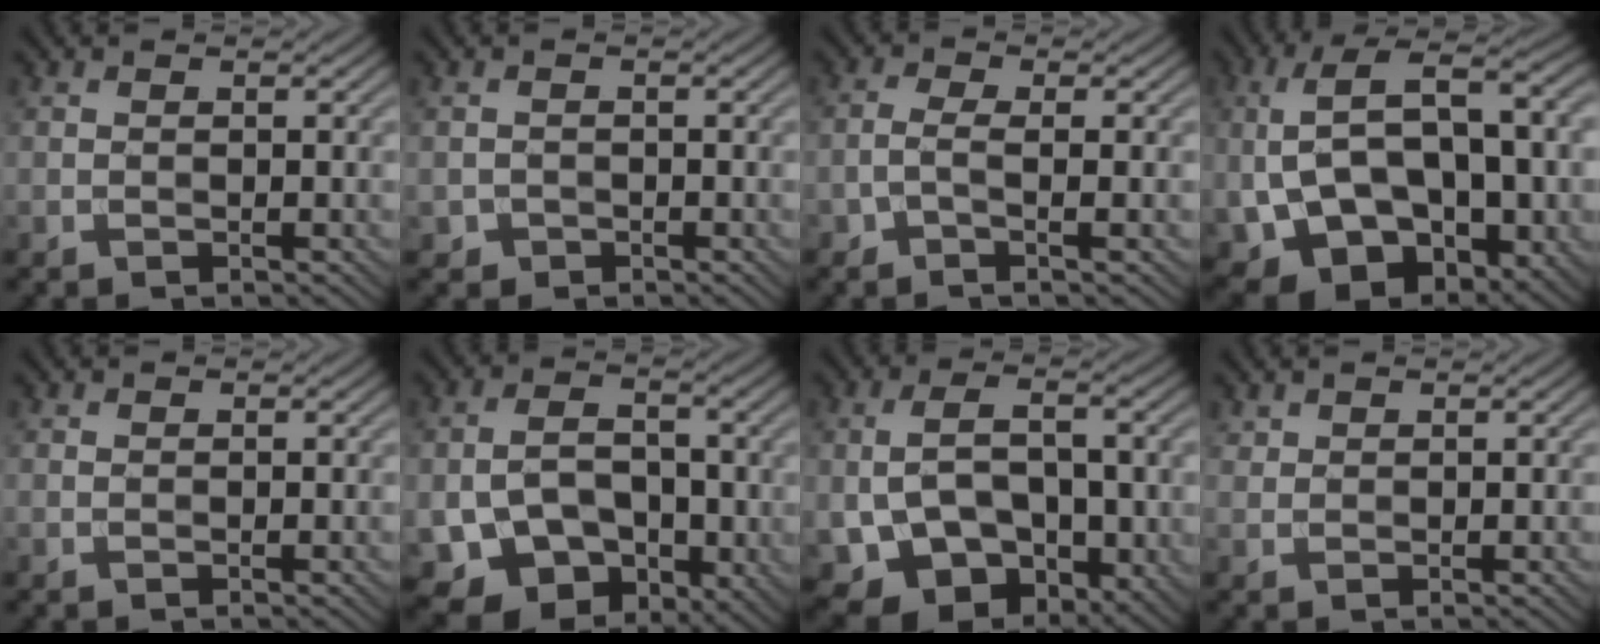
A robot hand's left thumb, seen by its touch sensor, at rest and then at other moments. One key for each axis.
{"total": 1.3, "fx": -0.7, "fy": 1.1, "fz": 0.2, "tx": 0.002, "ty": -0.005, "tz": -0.014}
{"total": 2.6, "fx": -0.8, "fy": 0.7, "fz": 2.4, "tx": -0.050, "ty": 0.002, "tz": -0.022}
{"total": 16.8, "fx": -0.3, "fy": 10.0, "fz": 13.5, "tx": -0.274, "ty": -0.018, "tz": 0.021}
{"total": 0.0}
{"total": 10.0, "fx": -3.4, "fy": 7.2, "fz": 6.1, "tx": -0.107, "ty": -0.021, "tz": -0.061}
{"total": 12.5, "fx": -2.1, "fy": 8.0, "fz": 9.3, "tx": -0.193, "ty": -0.023, "tz": -0.015}
{"total": 1.2, "fx": 1.0, "fy": 0.5, "fz": 0.3, "tx": -0.012, "ty": 0.000, "tz": 0.026}